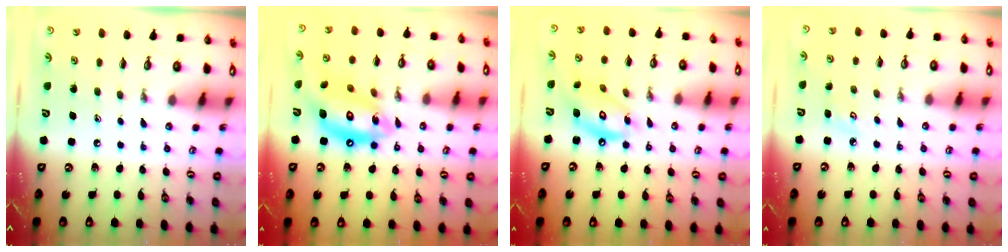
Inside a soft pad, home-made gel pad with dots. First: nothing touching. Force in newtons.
{"total": 16.7, "press": 16.6, "slide": 1.6}
{"total": 12.9, "press": 12.9, "slide": 1.0}
{"total": 4.0, "press": 4.0, "slide": 0.4}